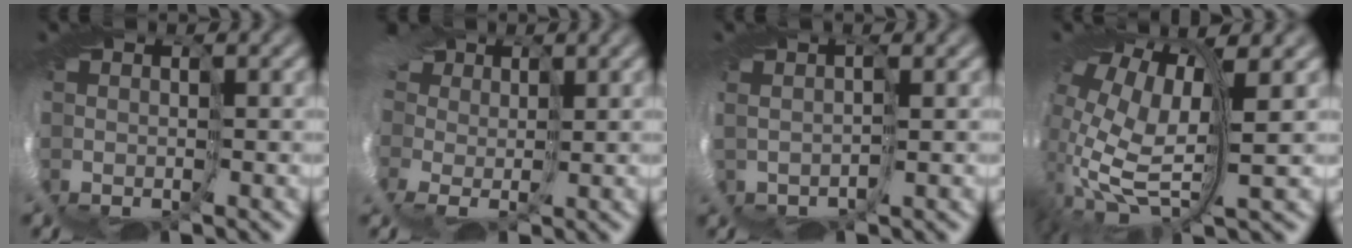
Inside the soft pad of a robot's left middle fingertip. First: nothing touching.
{"total": 9.1, "force": [2.7, 6.8, 5.4], "torque": [-0.118, 0.017, 0.014]}
{"total": 1.4, "force": [0.8, 0.5, 1.1], "torque": [-0.004, 0.015, -0.012]}
{"total": 11.9, "force": [-0.1, 5.8, 10.4], "torque": [-0.225, -0.030, 0.015]}